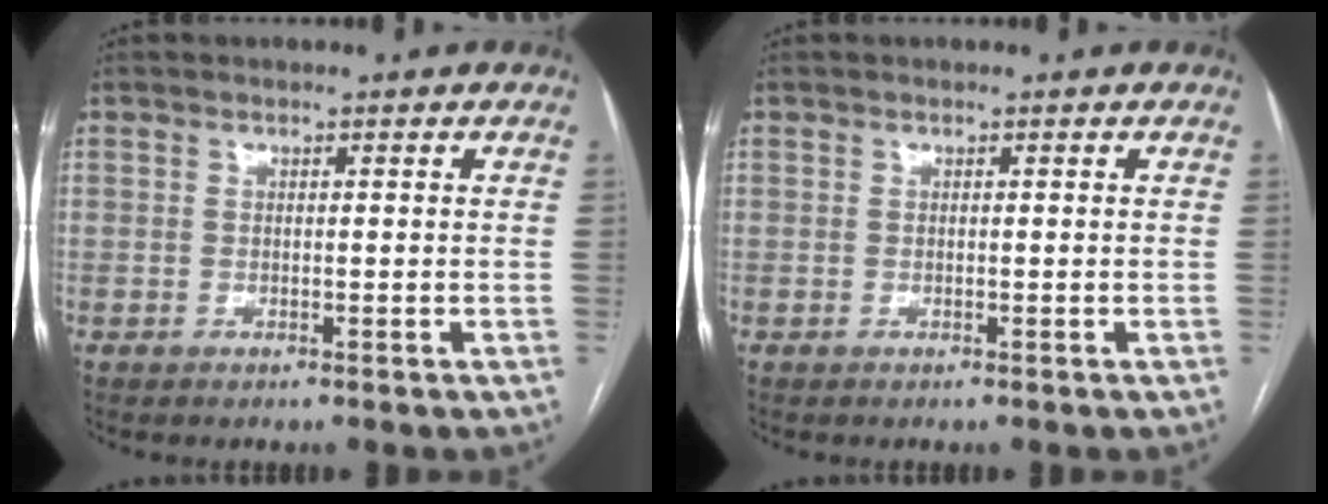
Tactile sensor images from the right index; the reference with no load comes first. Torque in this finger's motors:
{"motor_torque": [0.04, 0.04, 0.00, 0.00]}